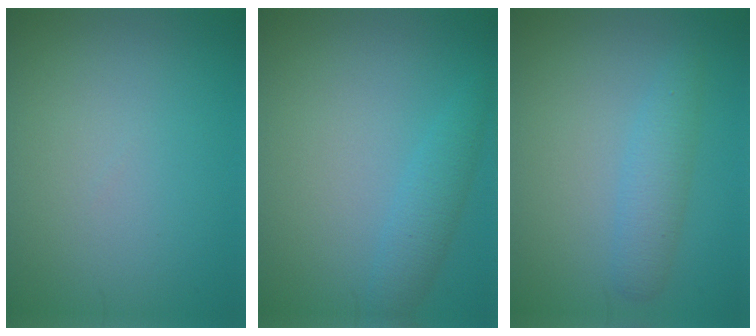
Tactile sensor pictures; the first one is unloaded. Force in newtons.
{"total": 2.2, "press": 2.2, "slide": 0.2}
{"total": 2.5, "press": 2.5, "slide": 0.0}